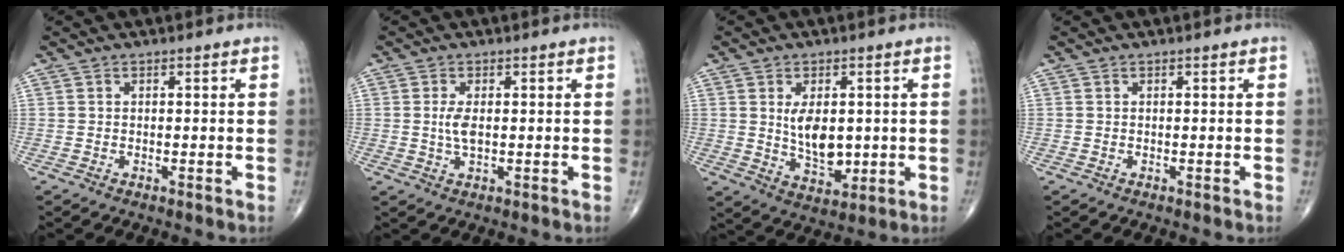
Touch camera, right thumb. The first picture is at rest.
{"total": 3.1, "force": [0.2, 1.3, 2.8], "torque": [-0.059, -0.004, 0.004]}
{"total": 9.0, "force": [0.7, 5.3, 7.2], "torque": [-0.099, -0.016, 0.027]}
{"total": 0.0}